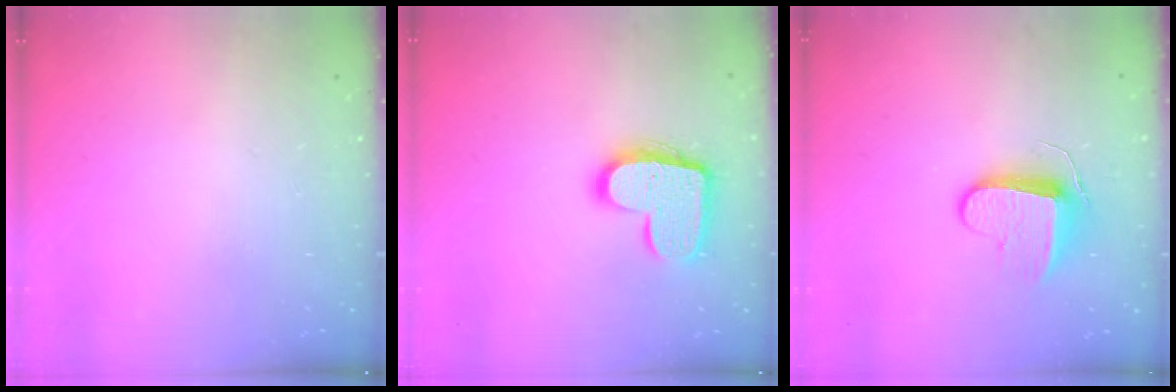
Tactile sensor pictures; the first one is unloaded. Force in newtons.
{"total": 14.5, "press": 14.5, "slide": 0.8}
{"total": 9.1, "press": 9.1, "slide": 0.0}